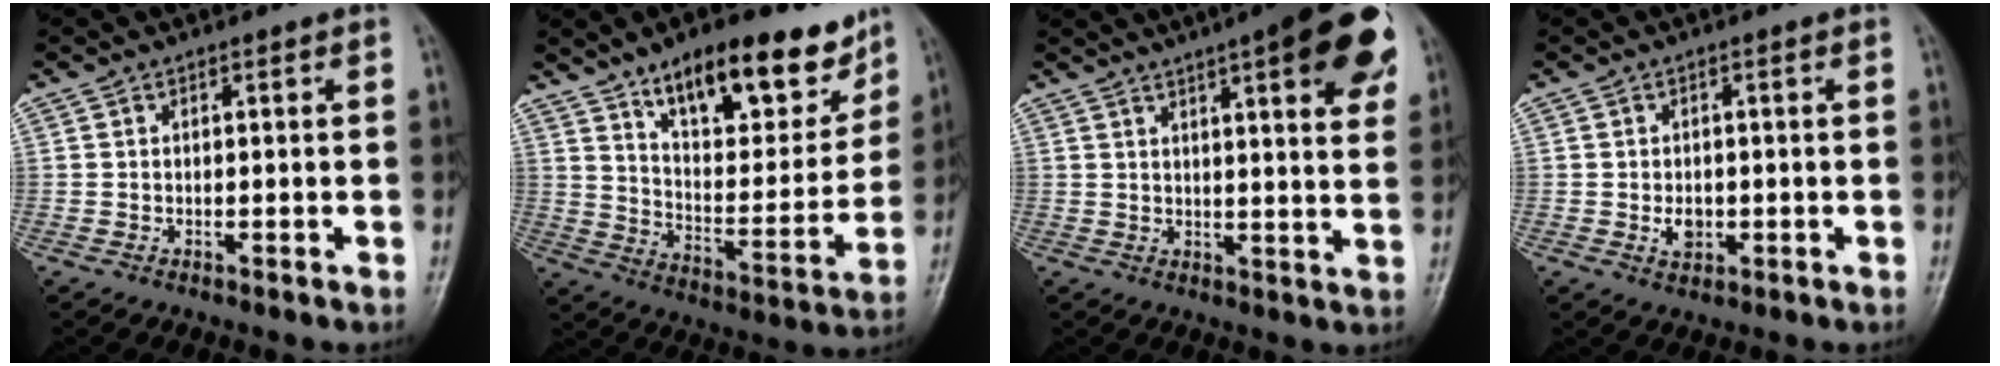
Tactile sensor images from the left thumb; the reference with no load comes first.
{"total": 20.1, "force": [13.3, 8.1, 12.8], "torque": [-0.141, -0.067, 0.215]}
{"total": 18.7, "force": [9.2, 4.7, 15.5], "torque": [-0.184, -0.018, 0.113]}
{"total": 2.8, "force": [-0.5, 2.1, 1.9], "torque": [-0.023, 0.000, -0.004]}